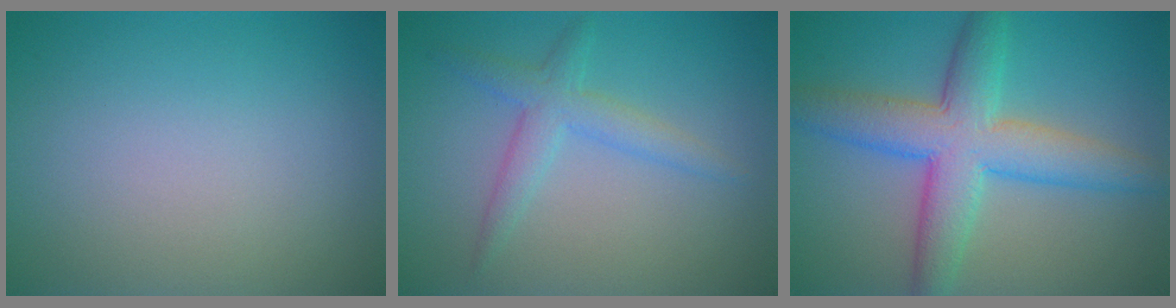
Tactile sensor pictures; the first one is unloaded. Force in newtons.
{"total": 2.8, "press": 2.8, "slide": 0.1}
{"total": 7.5, "press": 7.5, "slide": 0.1}